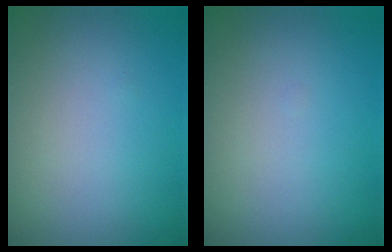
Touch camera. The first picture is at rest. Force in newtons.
{"total": 0.0}